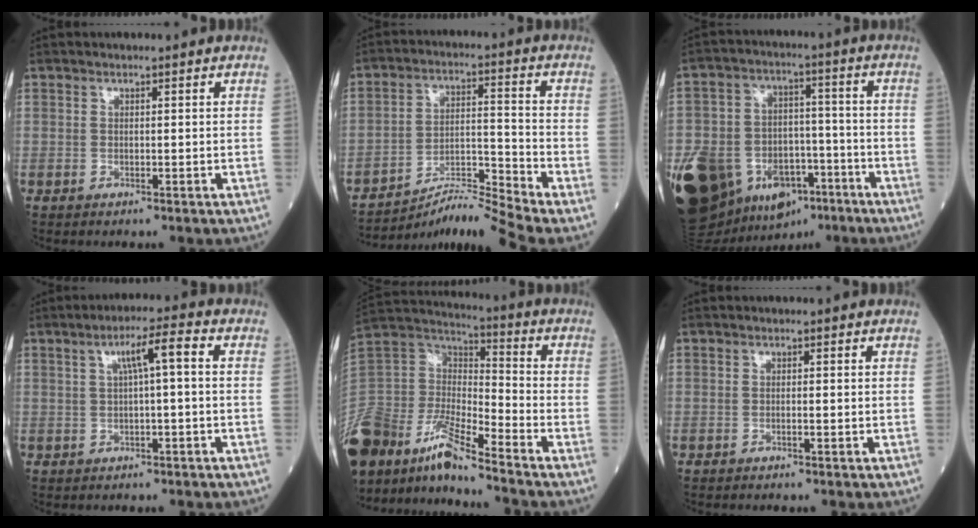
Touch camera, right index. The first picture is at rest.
{"total": 8.8, "force": [-7.9, -2.8, 2.5], "torque": [-0.045, 0.016, -0.139]}
{"total": 23.2, "force": [-10.8, 15.1, 13.9], "torque": [-0.304, 0.012, -0.170]}
{"total": 5.0, "force": [0.9, 0.2, 4.9], "torque": [-0.083, 0.015, 0.014]}
{"total": 25.0, "force": [-18.9, 6.4, 15.0], "torque": [-0.381, -0.032, -0.363]}
{"total": 0.0}